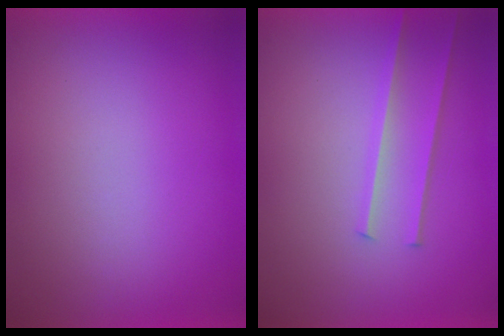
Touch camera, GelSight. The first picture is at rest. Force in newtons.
{"total": 2.2}